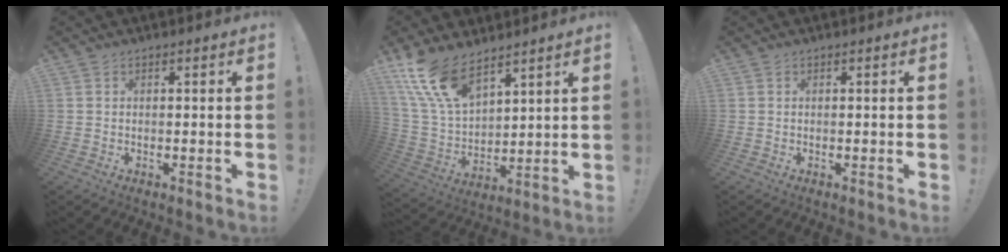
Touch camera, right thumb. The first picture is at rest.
{"total": 15.4, "force": [11.1, 6.8, 8.1], "torque": [-0.190, -0.065, 0.214]}
{"total": 0.0}